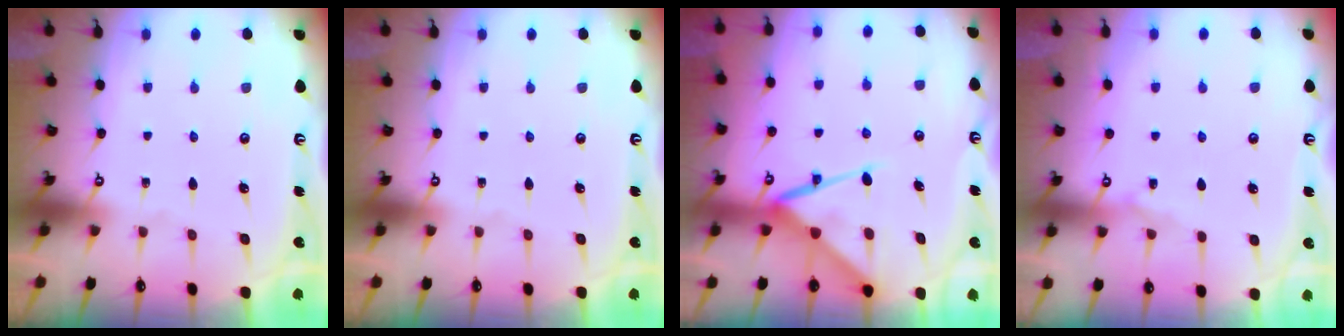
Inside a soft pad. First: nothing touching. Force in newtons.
{"total": 0.0}
{"total": 12.5, "press": 12.5, "slide": 1.4}
{"total": 4.0, "press": 4.0, "slide": 0.5}